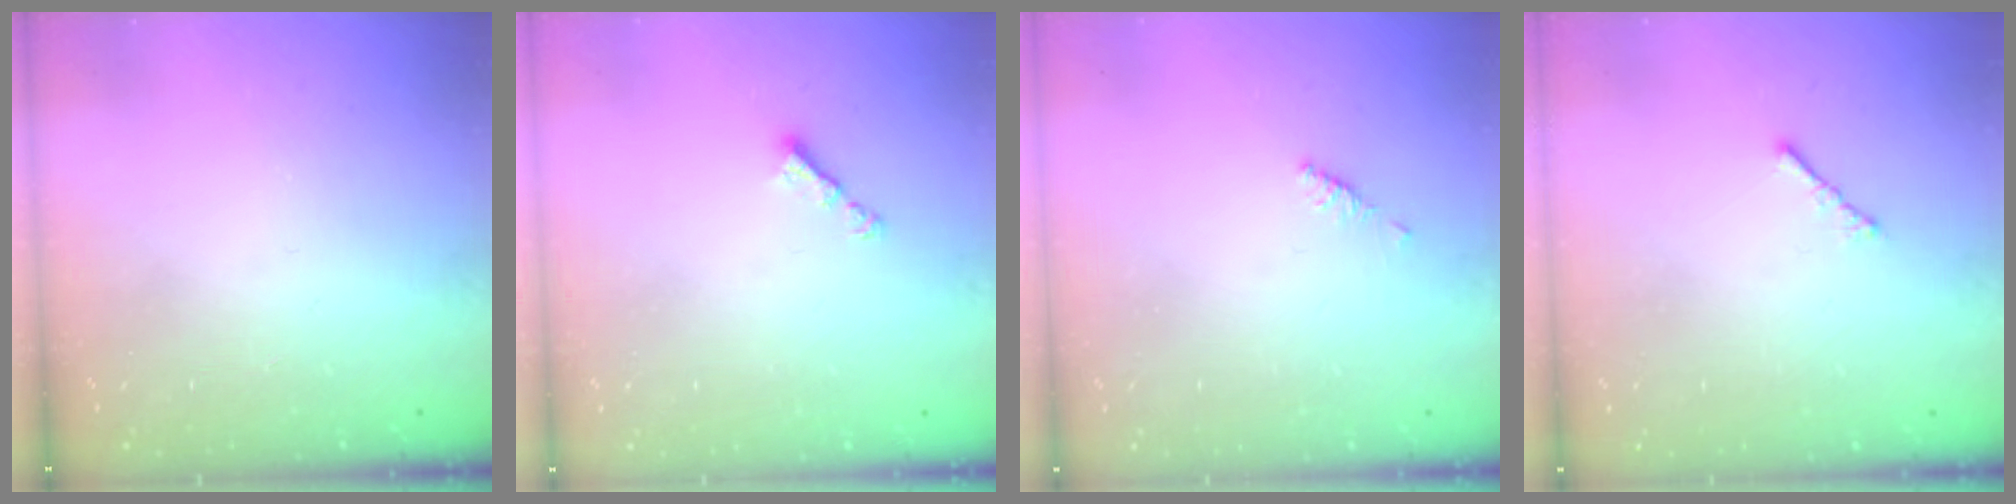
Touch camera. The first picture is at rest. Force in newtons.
{"total": 3.3, "press": 3.3, "slide": 0.4}
{"total": 2.1, "press": 2.0, "slide": 0.6}
{"total": 1.7, "press": 1.6, "slide": 0.5}